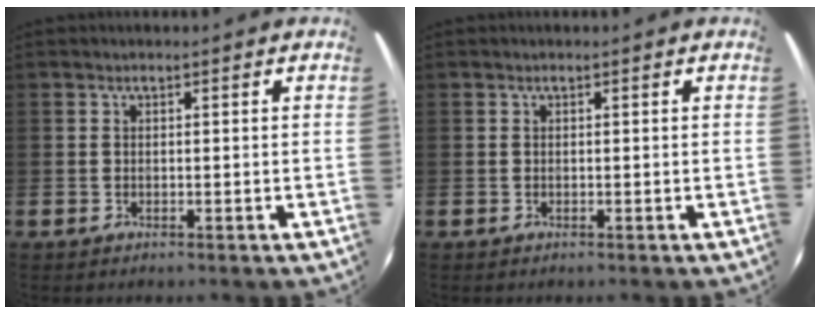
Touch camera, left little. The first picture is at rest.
{"total": 0.0}